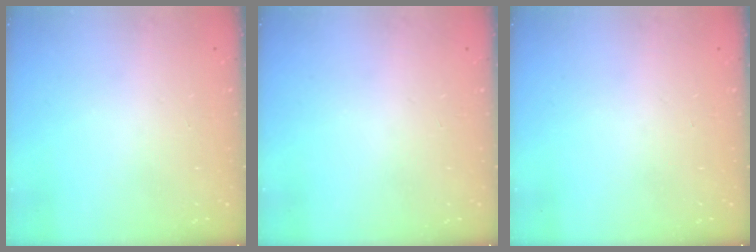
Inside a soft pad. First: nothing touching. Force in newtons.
{"total": 0.0}
{"total": 0.0}